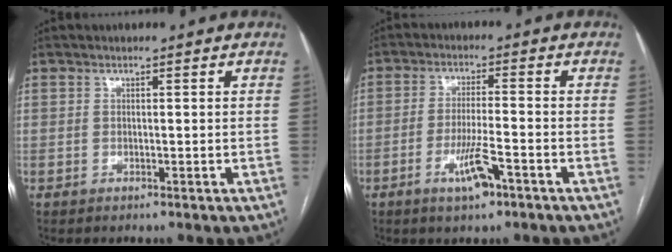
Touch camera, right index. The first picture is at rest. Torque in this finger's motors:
{"motor_torque": [-0.06, -0.09, 0.01, 0.00]}